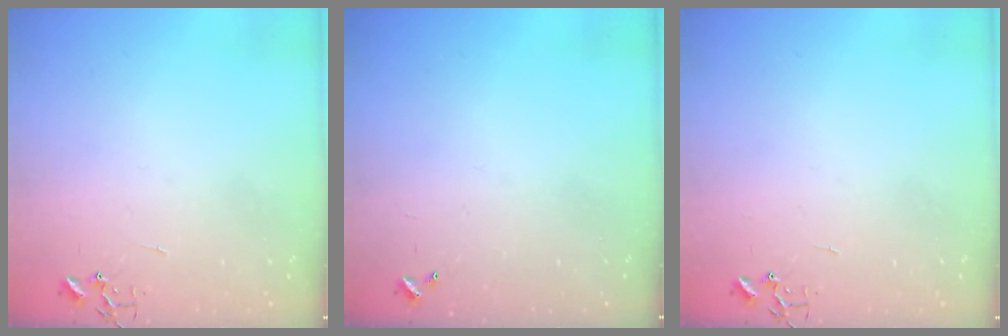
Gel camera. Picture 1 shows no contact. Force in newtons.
{"total": 0.0}
{"total": 0.0}